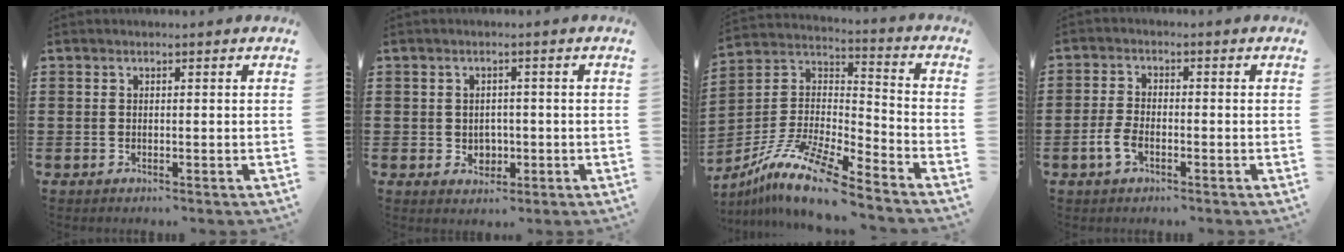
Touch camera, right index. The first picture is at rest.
{"total": 2.3, "force": [-0.4, 1.9, 1.1], "torque": [-0.019, 0.002, -0.012]}
{"total": 11.9, "force": [-9.6, 1.3, 6.9], "torque": [-0.151, 0.007, -0.192]}
{"total": 3.6, "force": [-1.8, 1.6, 2.6], "torque": [-0.066, -0.003, -0.039]}